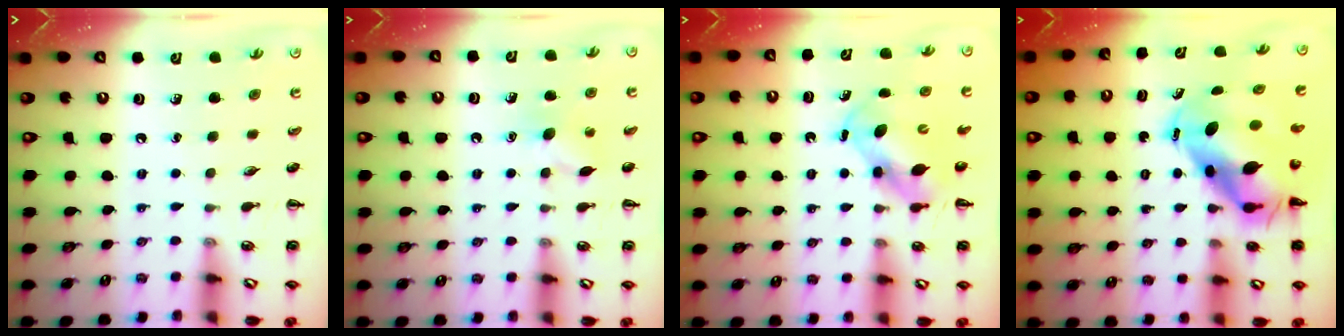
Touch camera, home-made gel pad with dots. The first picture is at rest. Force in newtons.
{"total": 5.7, "press": 5.5, "slide": 1.5}
{"total": 6.3, "press": 6.2, "slide": 1.1}
{"total": 10.6, "press": 10.2, "slide": 3.0}